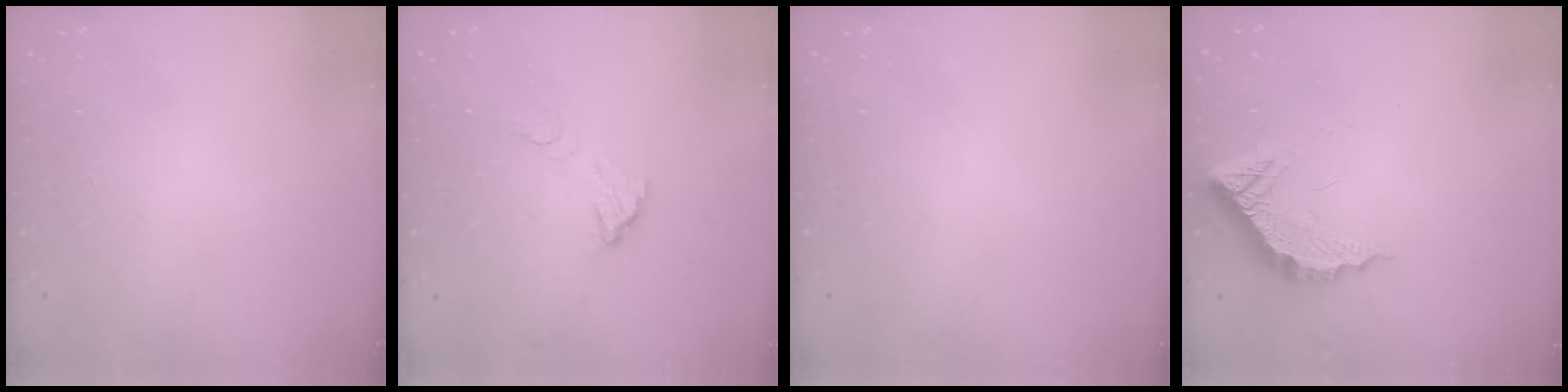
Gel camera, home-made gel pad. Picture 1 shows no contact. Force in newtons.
{"total": 3.9, "press": 3.9, "slide": 0.2}
{"total": 0.0}
{"total": 11.9, "press": 11.8, "slide": 0.7}